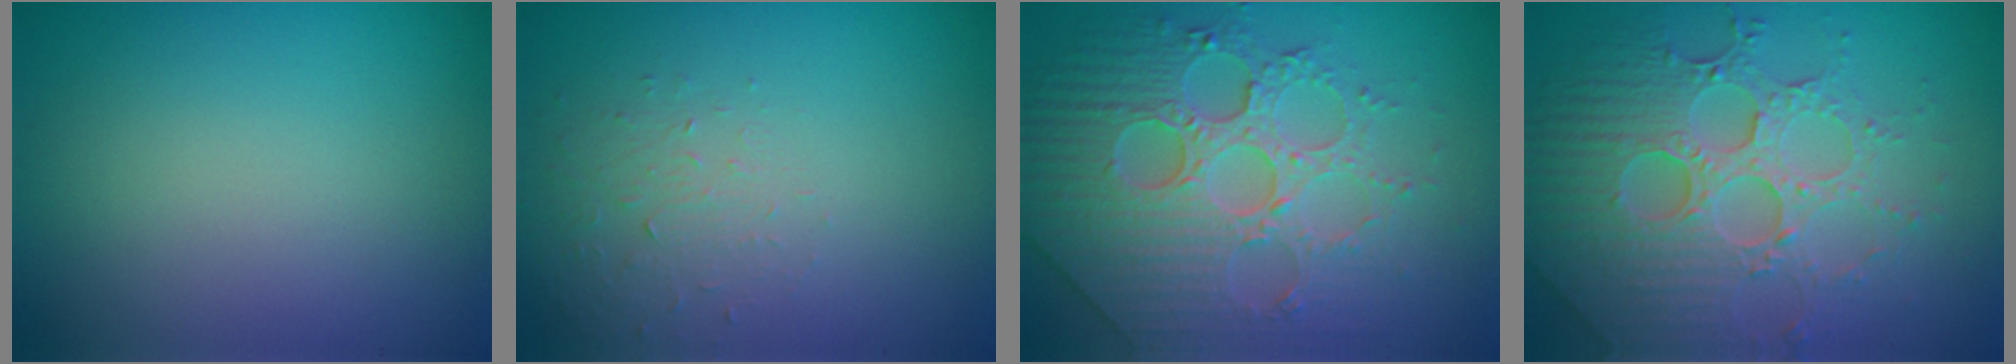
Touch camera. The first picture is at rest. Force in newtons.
{"total": 1.4, "press": 0.7, "slide": 1.2}
{"total": 7.3, "press": 6.0, "slide": 4.0}
{"total": 7.1, "press": 5.5, "slide": 4.6}